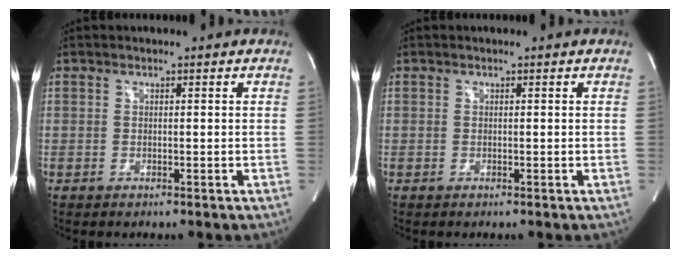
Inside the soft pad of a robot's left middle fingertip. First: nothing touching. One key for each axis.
{"total": 0.0}